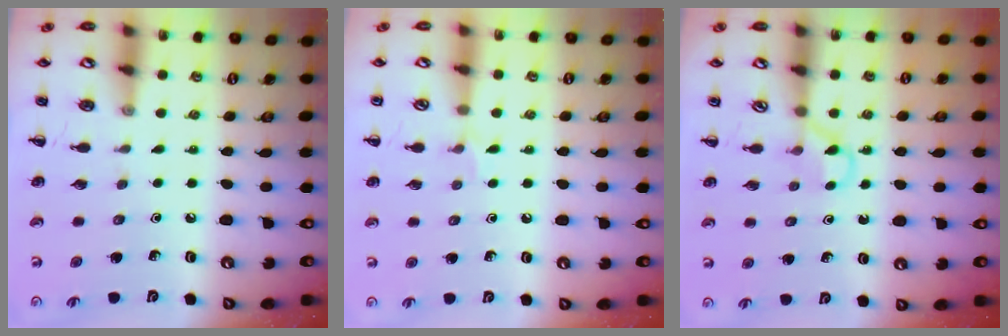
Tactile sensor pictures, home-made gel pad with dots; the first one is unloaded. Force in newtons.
{"total": 5.2, "press": 4.8, "slide": 1.9}
{"total": 2.6, "press": 2.5, "slide": 0.9}